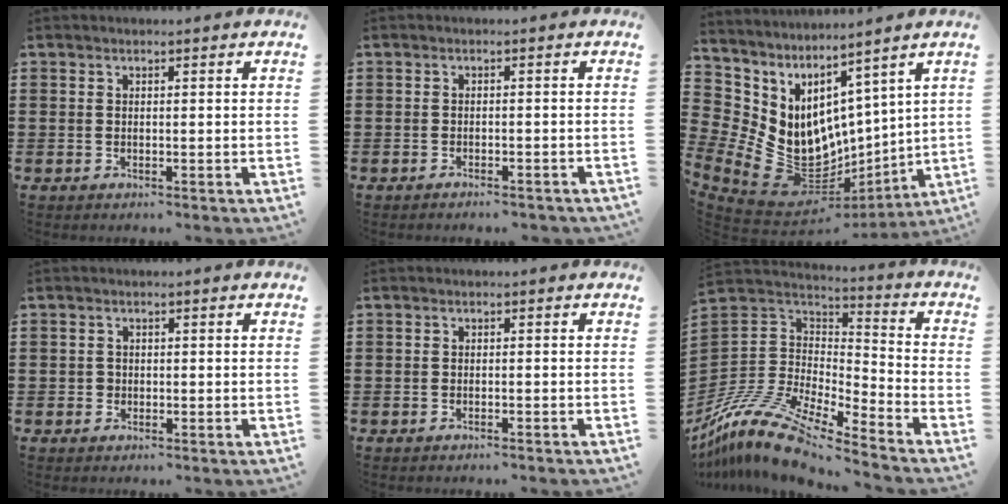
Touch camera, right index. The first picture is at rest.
{"total": 1.2, "force": [-1.1, 0.1, 0.2], "torque": [-0.008, 0.001, -0.023]}
{"total": 10.9, "force": [-1.1, 8.6, 6.7], "torque": [-0.178, -0.048, -0.008]}
{"total": 0.9, "force": [-0.2, 0.8, 0.2], "torque": [-0.007, 0.003, -0.006]}
{"total": 0.7, "force": [-0.7, 0.0, 0.1], "torque": [-0.003, -0.001, -0.014]}
{"total": 13.5, "force": [-10.9, 3.8, 7.0], "torque": [-0.161, 0.015, -0.213]}